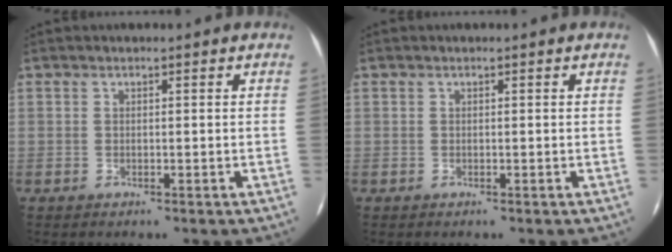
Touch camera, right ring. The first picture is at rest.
{"total": 0.0}